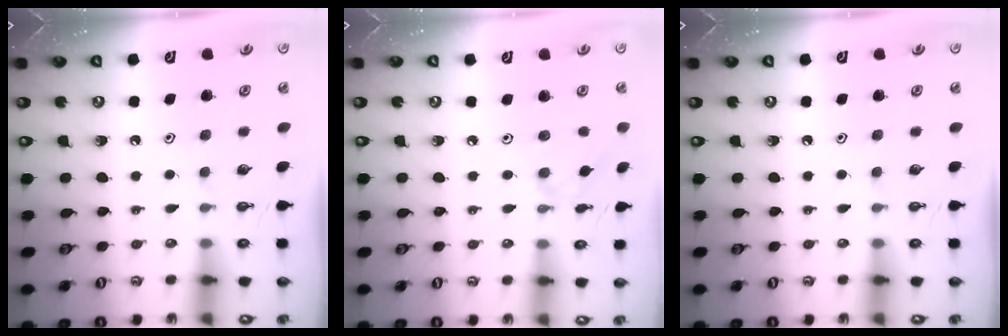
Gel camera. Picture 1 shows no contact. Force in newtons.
{"total": 2.1, "press": 2.1, "slide": 0.4}
{"total": 0.0}